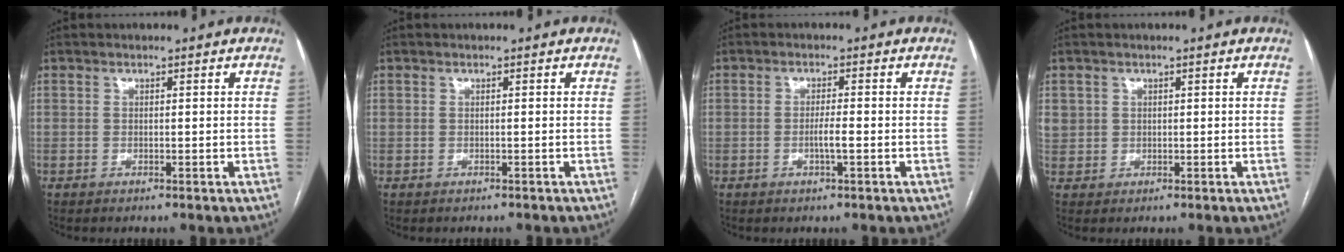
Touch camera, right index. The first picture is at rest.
{"total": 0.0}
{"total": 2.3, "force": [-0.6, 0.0, 2.2], "torque": [-0.041, -0.001, -0.011]}
{"total": 2.7, "force": [0.9, 2.5, 0.5], "torque": [-0.008, 0.012, 0.025]}